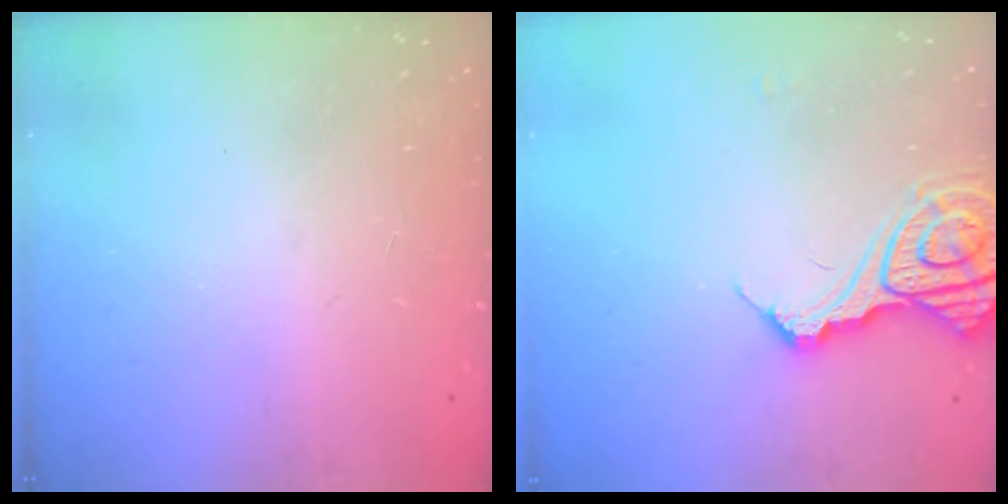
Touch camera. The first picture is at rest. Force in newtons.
{"total": 12.2, "press": 12.1, "slide": 1.3}